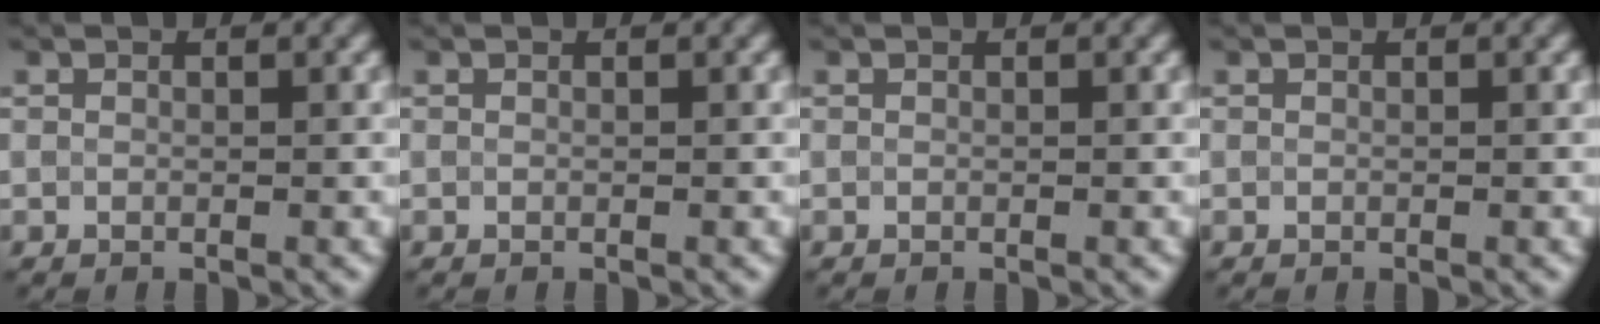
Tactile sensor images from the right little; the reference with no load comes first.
{"total": 0.0}
{"total": 0.0}
{"total": 0.0}